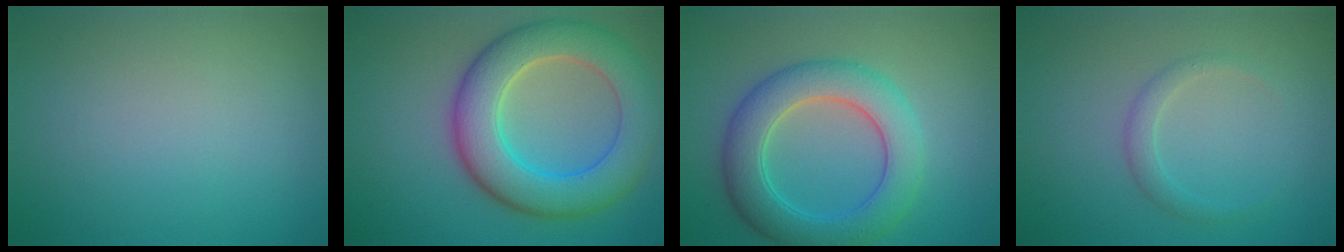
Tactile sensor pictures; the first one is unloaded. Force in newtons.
{"total": 8.7, "press": 8.7, "slide": 0.5}
{"total": 6.5, "press": 6.5, "slide": 0.3}
{"total": 1.5, "press": 1.5, "slide": 0.2}